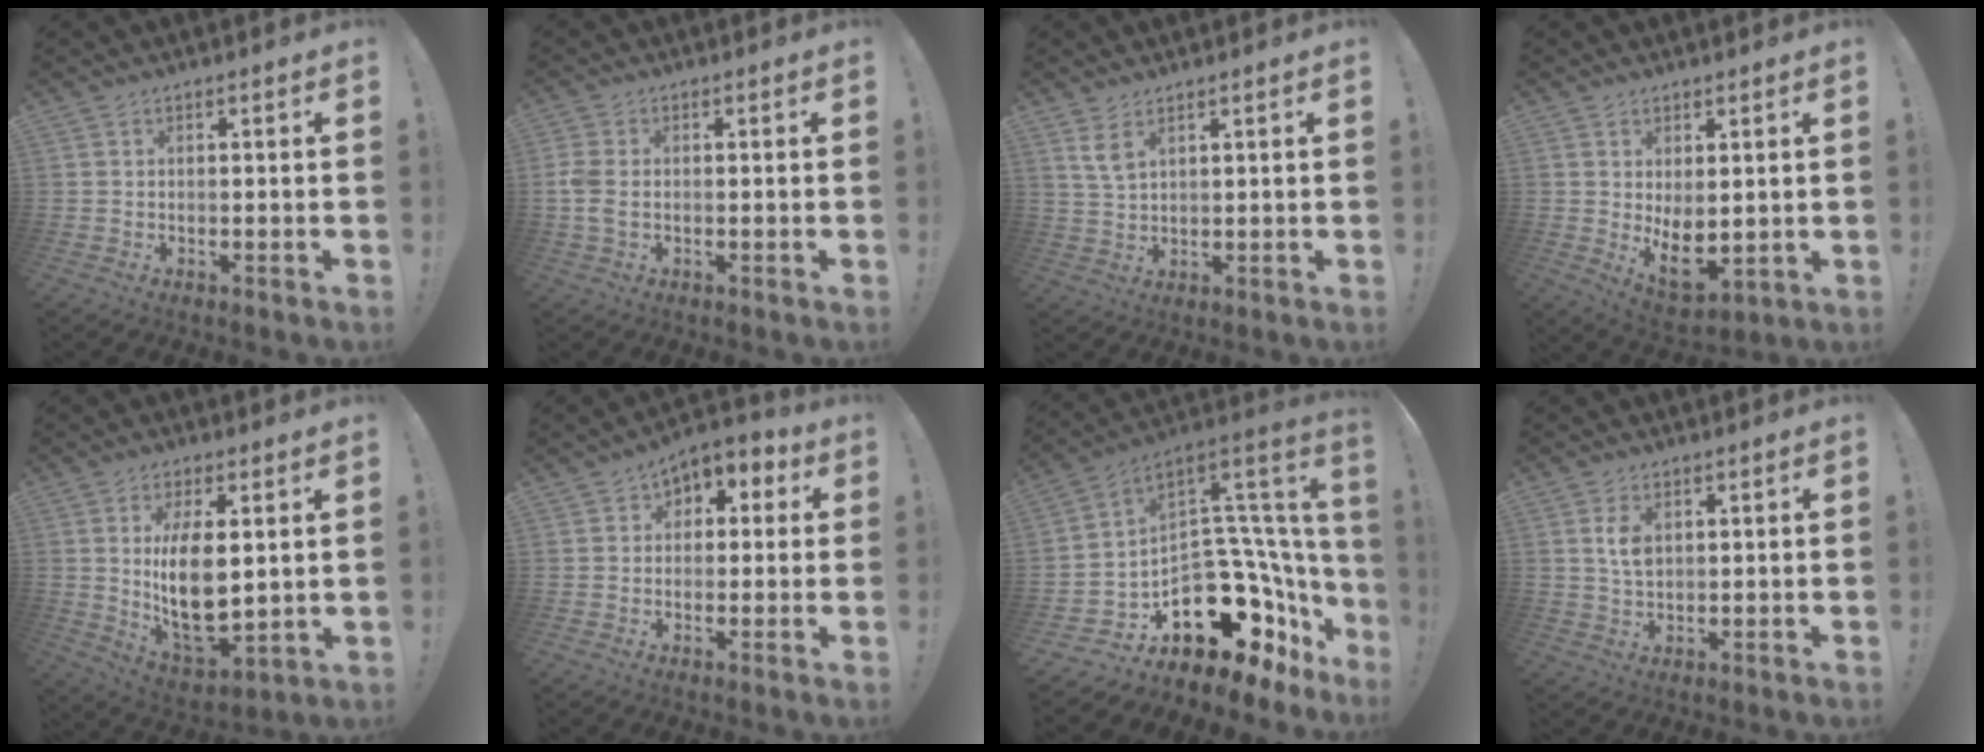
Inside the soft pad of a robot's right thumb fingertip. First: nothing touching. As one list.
[{"total": 4.9, "force": [-0.5, 3.3, 3.6], "torque": [-0.084, 0.005, -0.008]}, {"total": 4.9, "force": [2.9, 2.0, 3.4], "torque": [-0.054, -0.014, 0.051]}, {"total": 9.0, "force": [1.1, 5.0, 7.4], "torque": [-0.100, -0.026, 0.030]}, {"total": 14.5, "force": [2.9, 7.2, 12.3], "torque": [-0.222, -0.039, 0.050]}, {"total": 4.8, "force": [0.6, 4.4, 1.8], "torque": [-0.015, 0.002, 0.012]}, {"total": 17.5, "force": [-7.3, 11.3, 11.3], "torque": [-0.134, -0.001, -0.084]}, {"total": 5.0, "force": [1.5, 3.3, 3.5], "torque": [-0.047, -0.001, 0.024]}]